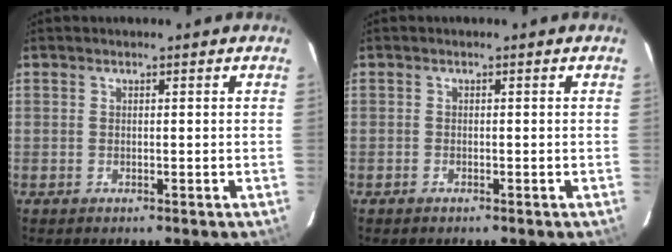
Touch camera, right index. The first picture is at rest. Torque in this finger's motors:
{"motor_torque": [0.14, -0.07, 0.08, 0.00]}